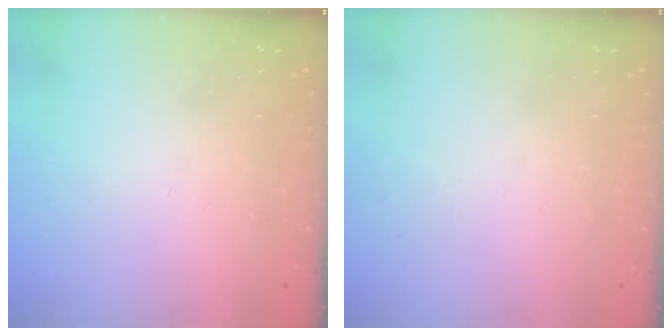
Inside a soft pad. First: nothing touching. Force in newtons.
{"total": 1.8, "press": 1.7, "slide": 0.1}